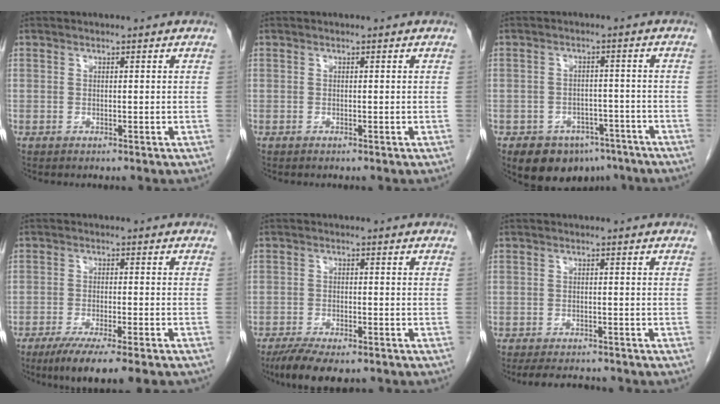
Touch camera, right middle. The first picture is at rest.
{"total": 0.0}
{"total": 8.9, "force": [-6.3, 5.5, 2.9], "torque": [-0.029, 0.012, -0.085]}
{"total": 10.5, "force": [-7.9, 0.9, 6.8], "torque": [-0.093, -0.019, -0.117]}
{"total": 8.4, "force": [-6.5, 2.4, 4.8], "torque": [-0.073, -0.014, -0.102]}
{"total": 6.2, "force": [-5.7, 1.4, 2.2], "torque": [-0.032, -0.011, -0.082]}